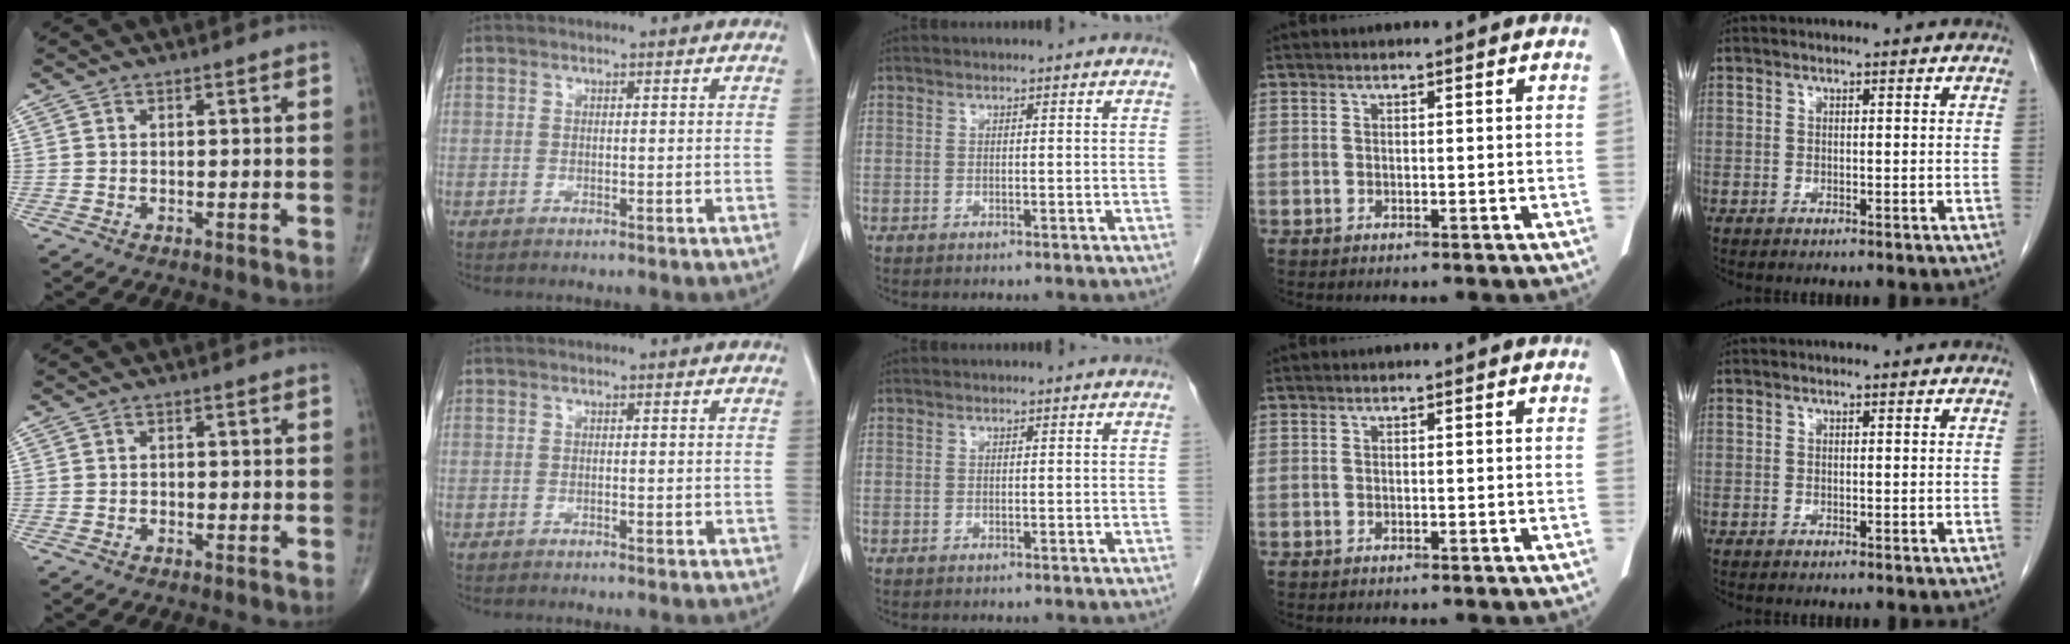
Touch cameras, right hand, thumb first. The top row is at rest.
{"thumb": {"total": 0.6, "force": [-0.3, 0.5, 0.2], "torque": [0.004, 0.003, -0.009]}, "index": {"total": 0.8, "force": [-0.2, 0.4, 0.6], "torque": [-0.012, 0.001, -0.001]}}